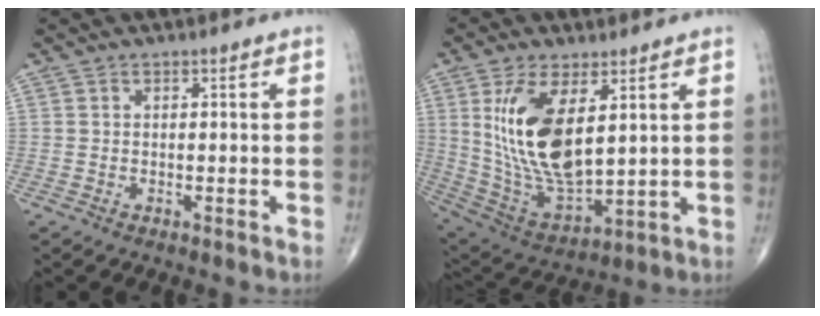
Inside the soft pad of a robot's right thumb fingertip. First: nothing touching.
{"total": 17.3, "force": [4.6, 8.0, 14.7], "torque": [-0.277, -0.026, 0.107]}